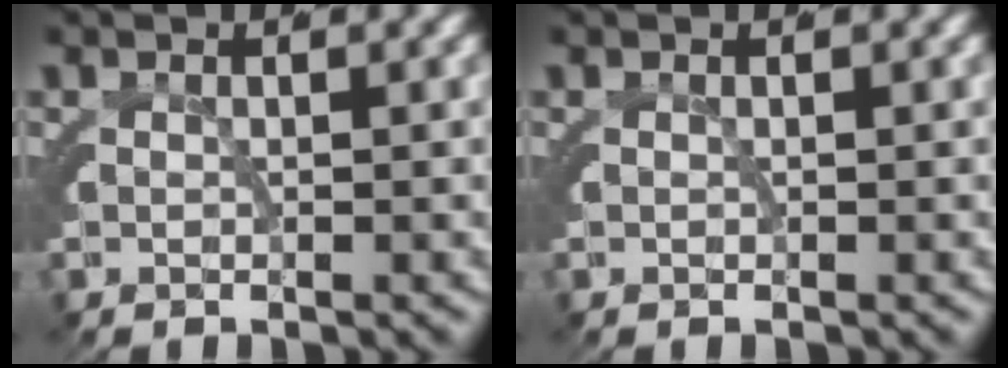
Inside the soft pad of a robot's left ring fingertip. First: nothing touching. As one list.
[{"total": 0.0}]